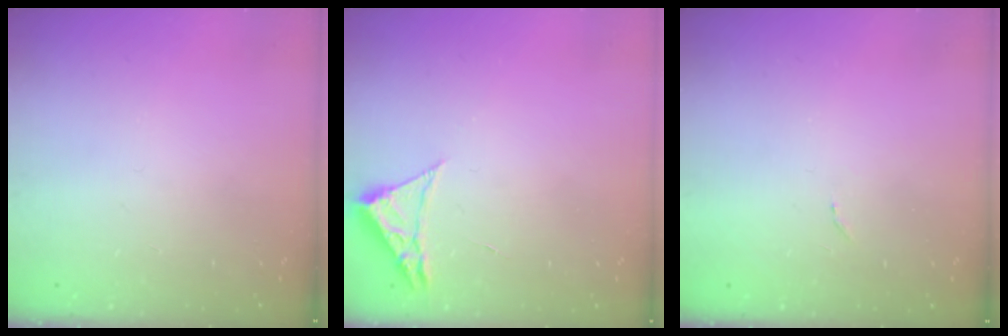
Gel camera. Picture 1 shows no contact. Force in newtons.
{"total": 2.3, "press": 2.3, "slide": 0.4}
{"total": 5.0, "press": 5.0, "slide": 0.3}